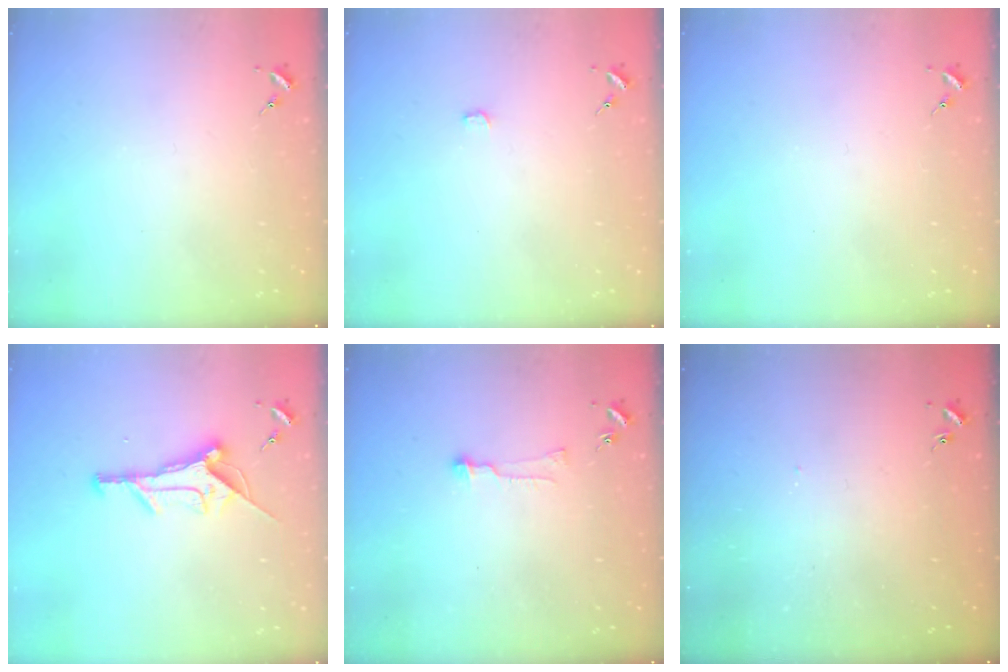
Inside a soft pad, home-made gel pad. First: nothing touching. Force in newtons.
{"total": 1.9, "press": 1.9, "slide": 0.2}
{"total": 0.0}
{"total": 11.7, "press": 11.7, "slide": 0.3}
{"total": 5.9, "press": 5.9, "slide": 0.5}
{"total": 2.9, "press": 2.9, "slide": 0.2}